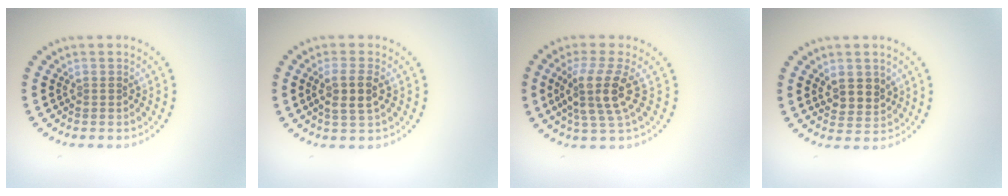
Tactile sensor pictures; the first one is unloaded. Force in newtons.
{"total": 2.7, "press": 2.5, "slide": 1.1}
{"total": 4.3, "press": 3.3, "slide": 2.7}
{"total": 2.6, "press": 2.4, "slide": 1.0}